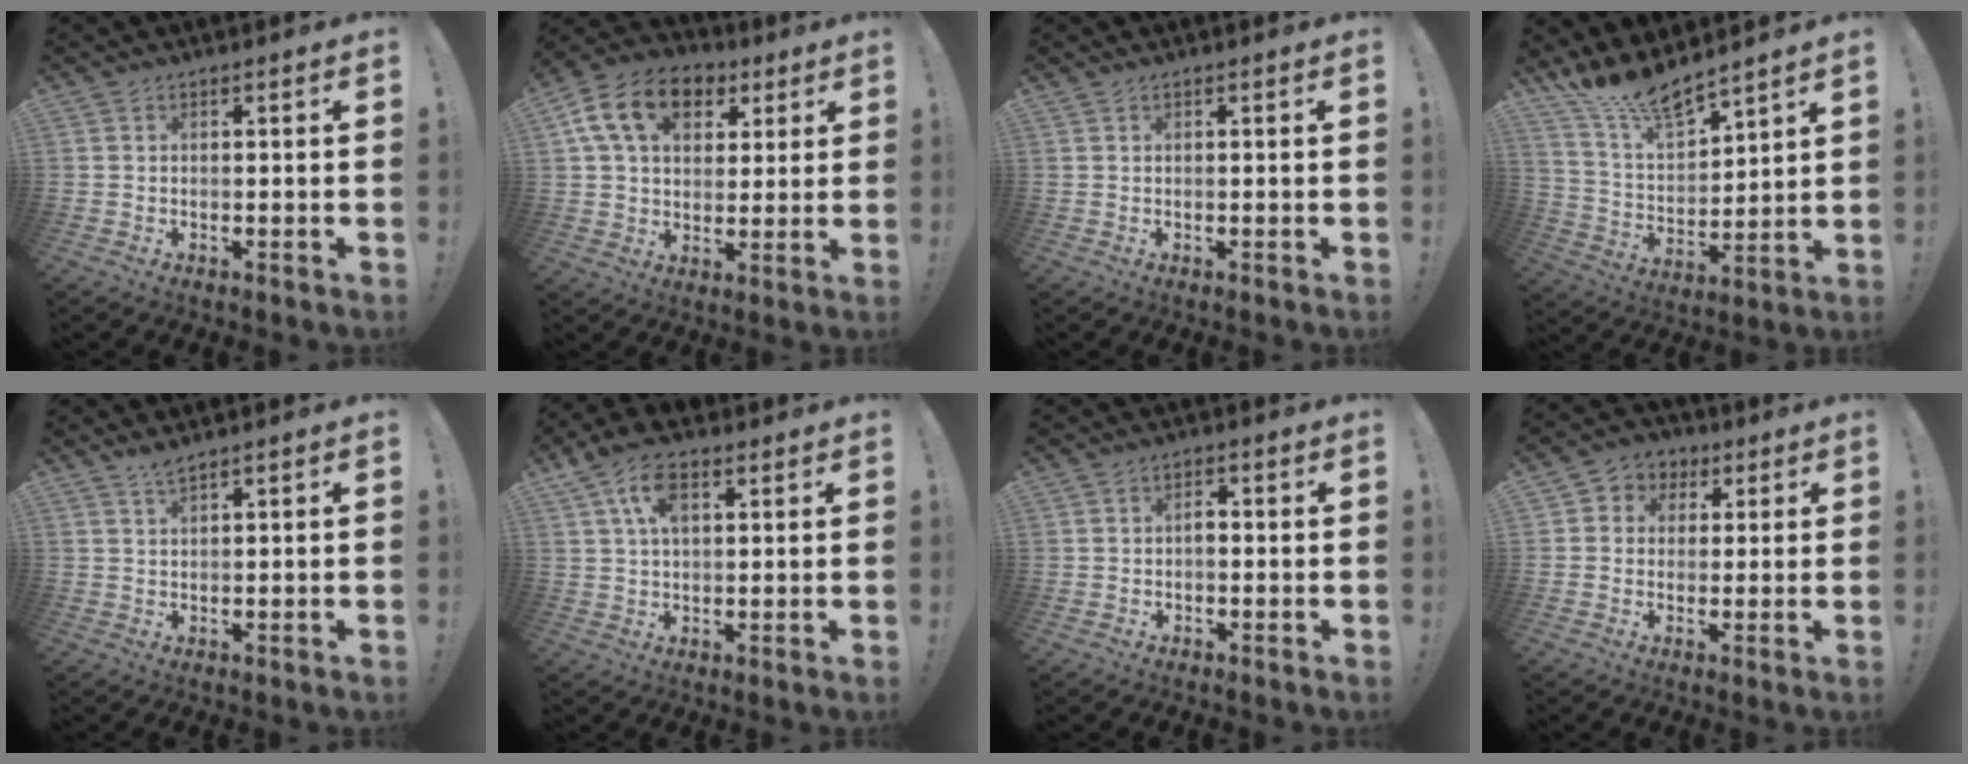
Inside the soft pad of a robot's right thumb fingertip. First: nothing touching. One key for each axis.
{"total": 16.3, "fx": 6.6, "fy": 11.4, "fz": 9.6, "tx": -0.154, "ty": -0.012, "tz": 0.124}
{"total": 0.0}
{"total": 12.8, "fx": 11.8, "fy": 2.4, "fz": 4.2, "tx": -0.100, "ty": -0.093, "tz": 0.216}
{"total": 2.3, "fx": 2.1, "fy": 0.0, "fz": 1.1, "tx": -0.019, "ty": -0.013, "tz": 0.036}
{"total": 10.3, "fx": 4.7, "fy": 5.5, "fz": 7.3, "tx": -0.130, "ty": -0.003, "tz": 0.090}
{"total": 3.3, "fx": 0.1, "fy": 2.9, "fz": 1.5, "tx": -0.012, "ty": -0.003, "tz": -0.003}
{"total": 5.6, "fx": 0.4, "fy": 5.4, "fz": 1.5, "tx": -0.014, "ty": 0.004, "tz": 0.010}